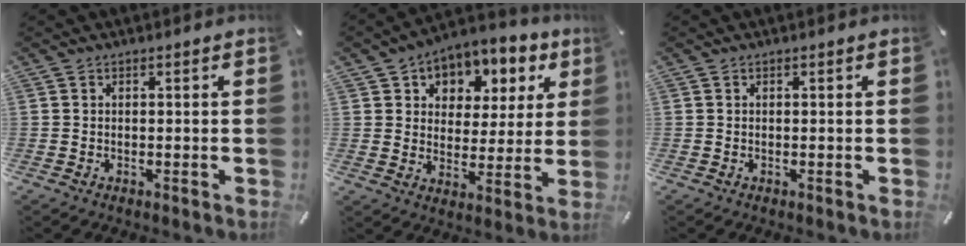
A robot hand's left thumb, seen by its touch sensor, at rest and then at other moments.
{"total": 9.1, "force": [4.9, 7.1, 2.7], "torque": [-0.040, -0.038, 0.088]}
{"total": 0.0}